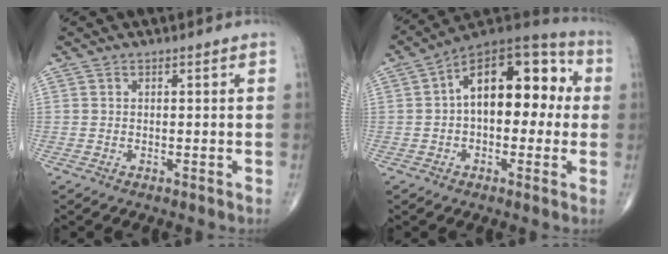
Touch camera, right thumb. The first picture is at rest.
{"total": 17.9, "force": [1.9, 10.0, 14.8], "torque": [-0.188, 0.049, 0.016]}